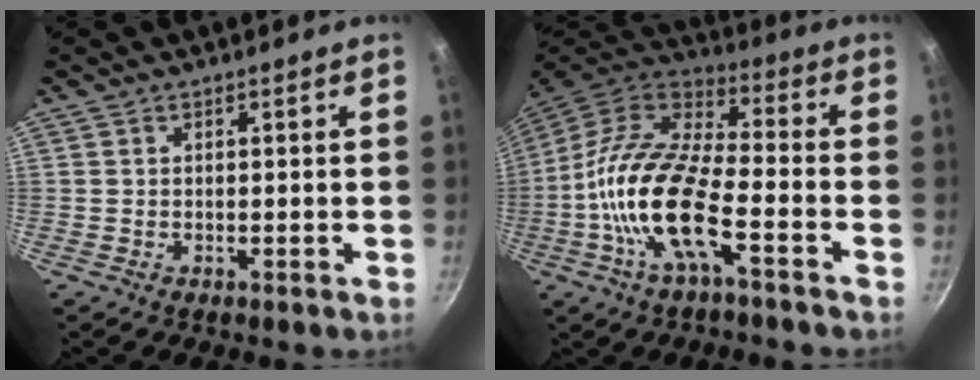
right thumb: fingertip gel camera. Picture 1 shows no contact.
{"total": 18.0, "force": [-6.0, 6.6, 15.7], "torque": [-0.302, 0.040, -0.131]}